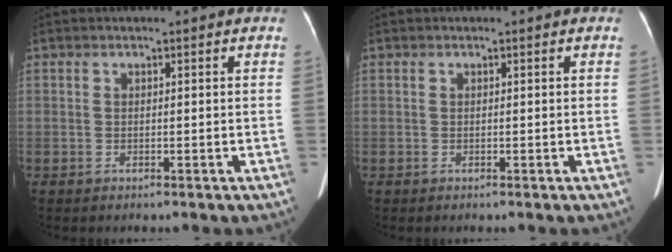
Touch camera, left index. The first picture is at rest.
{"total": 0.0}